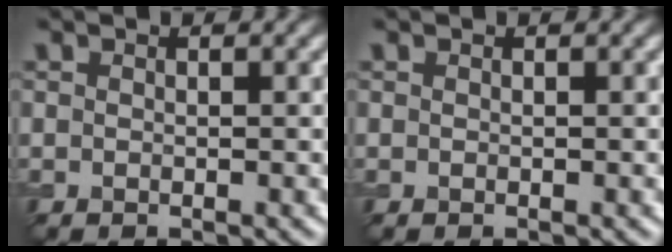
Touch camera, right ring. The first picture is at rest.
{"total": 0.0}